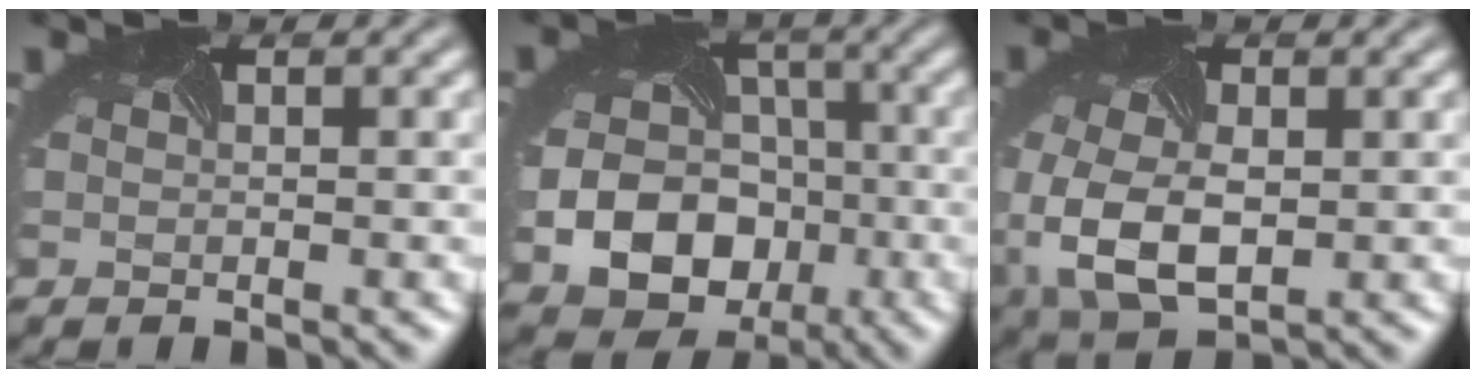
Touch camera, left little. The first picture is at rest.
{"total": 11.3, "force": [-3.7, 9.4, 5.1], "torque": [-0.079, -0.042, -0.064]}
{"total": 7.6, "force": [-1.9, 4.8, 5.6], "torque": [-0.158, -0.034, -0.022]}